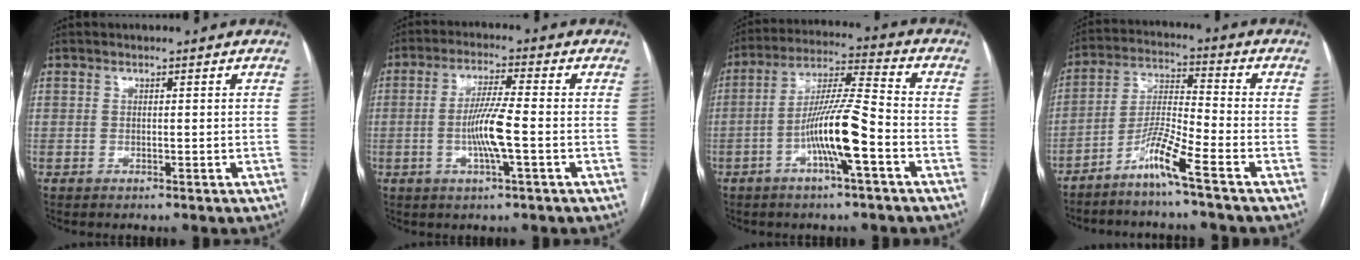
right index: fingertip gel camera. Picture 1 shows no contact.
{"total": 7.1, "force": [-1.5, 0.0, 7.0], "torque": [-0.139, -0.002, -0.030]}
{"total": 11.0, "force": [-4.0, 0.3, 10.2], "torque": [-0.199, 0.010, -0.074]}
{"total": 7.2, "force": [-5.0, -1.0, 5.1], "torque": [-0.107, -0.011, -0.103]}